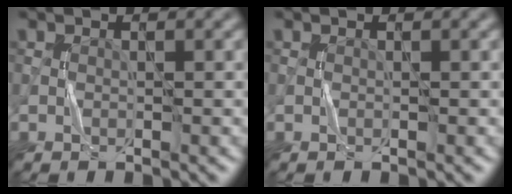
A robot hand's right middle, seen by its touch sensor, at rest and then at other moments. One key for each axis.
{"total": 0.0}